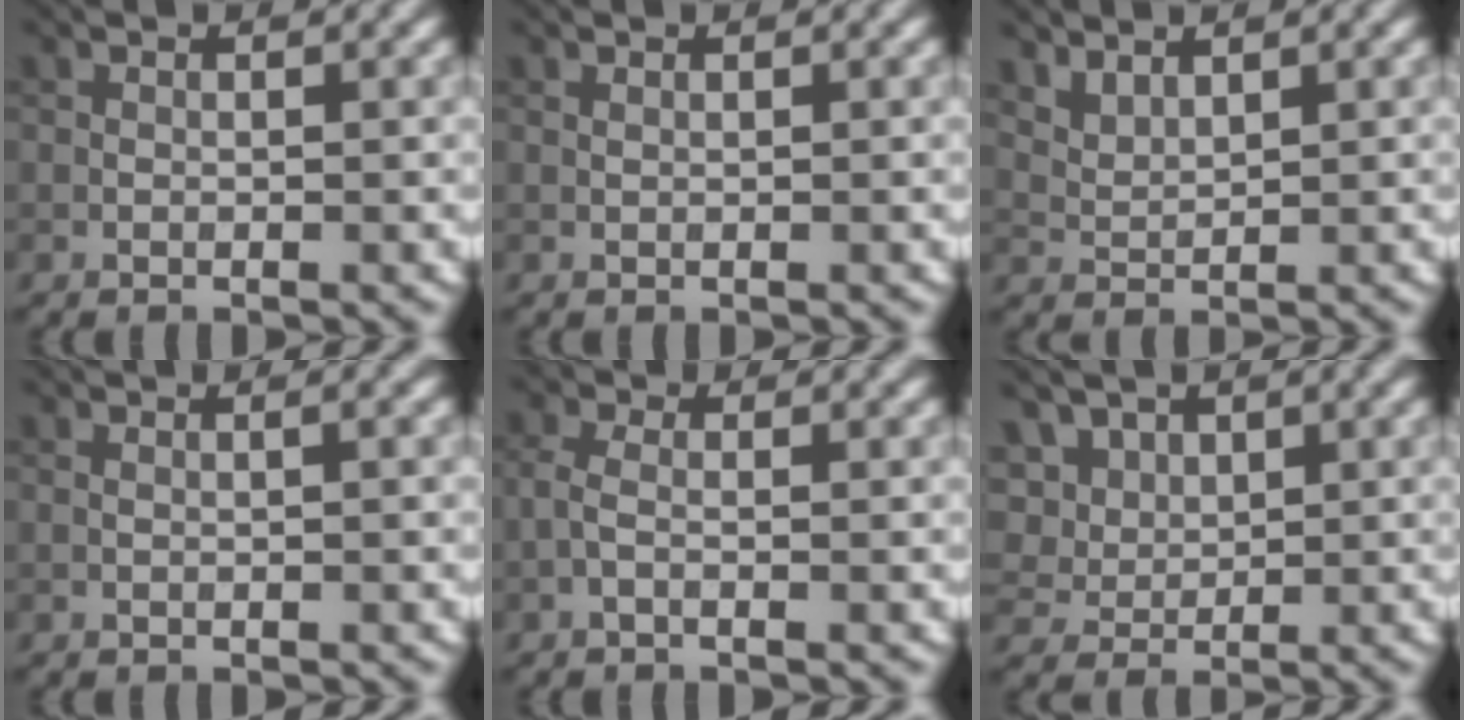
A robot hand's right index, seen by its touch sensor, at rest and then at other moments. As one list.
[{"total": 0.0}, {"total": 2.3, "force": [1.8, 1.0, 0.9], "torque": [-0.029, -0.002, 0.045]}, {"total": 1.0, "force": [0.4, 0.3, 0.9], "torque": [-0.013, -0.002, -0.002]}, {"total": 1.6, "force": [-0.4, 0.7, 1.4], "torque": [-0.037, 0.000, -0.014]}, {"total": 4.9, "force": [2.3, 3.7, 2.4], "torque": [-0.056, 0.013, 0.036]}]